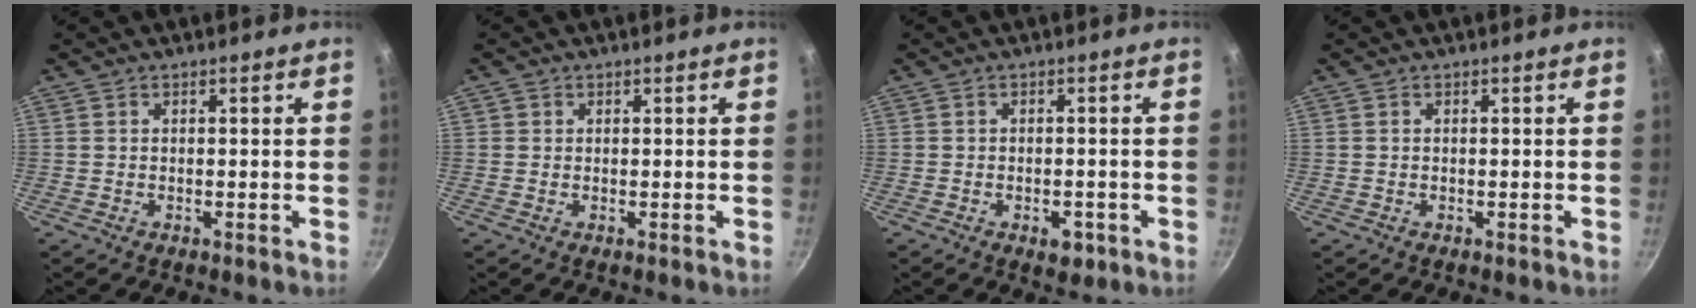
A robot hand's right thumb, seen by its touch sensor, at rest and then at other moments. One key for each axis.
{"total": 0.8, "fx": 0.2, "fy": 0.8, "fz": 0.1, "tx": 0.003, "ty": 0.000, "tz": 0.000}
{"total": 3.4, "fx": -1.5, "fy": 2.1, "fz": 2.3, "tx": -0.022, "ty": 0.011, "tz": -0.013}
{"total": 0.0}